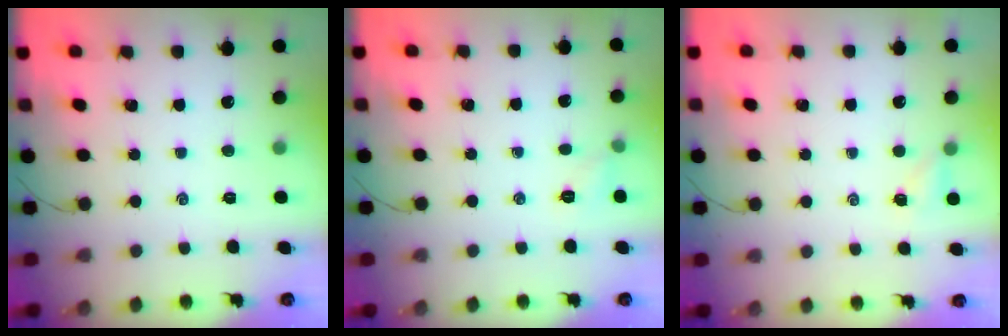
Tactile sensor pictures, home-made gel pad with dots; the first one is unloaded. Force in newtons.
{"total": 4.9, "press": 4.7, "slide": 1.2}
{"total": 2.4, "press": 2.3, "slide": 0.9}